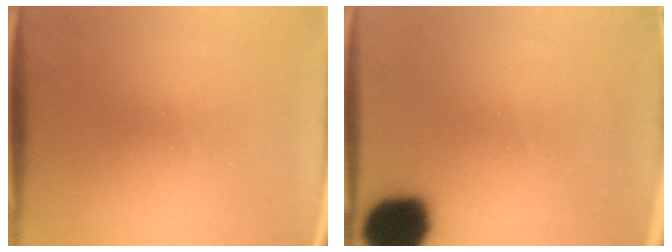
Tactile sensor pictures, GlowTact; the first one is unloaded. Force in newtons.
{"total": 15.6}